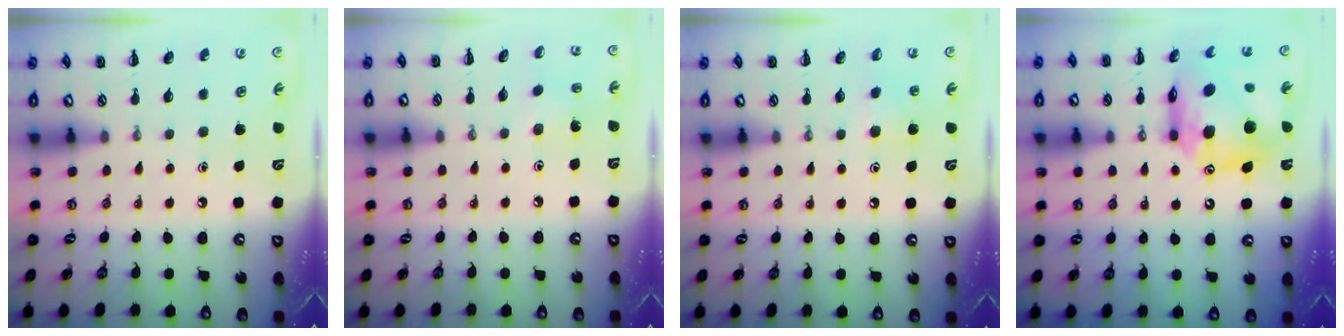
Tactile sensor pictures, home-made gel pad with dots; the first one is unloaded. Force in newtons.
{"total": 1.8, "press": 1.7, "slide": 0.7}
{"total": 6.9, "press": 6.7, "slide": 1.9}
{"total": 15.1, "press": 14.4, "slide": 4.5}